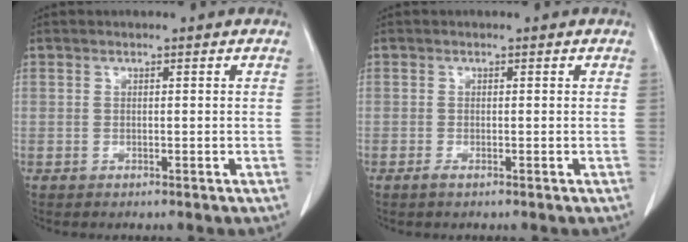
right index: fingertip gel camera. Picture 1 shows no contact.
{"total": 0.7, "force": [-0.5, 0.1, 0.6], "torque": [-0.011, -0.002, -0.009]}